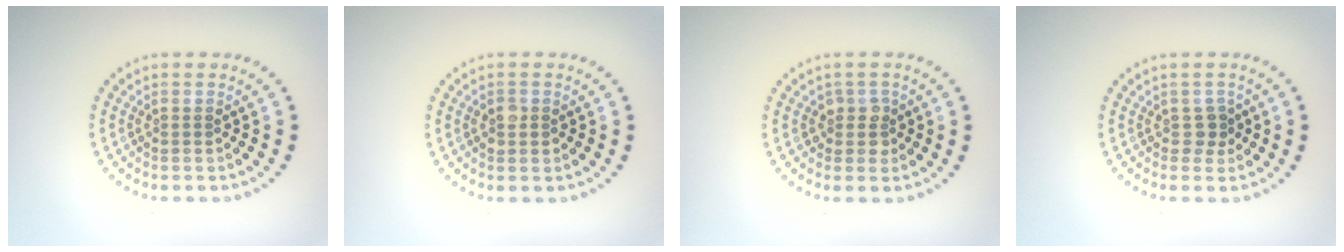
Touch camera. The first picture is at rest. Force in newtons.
{"total": 1.3, "press": 1.3, "slide": 0.2}
{"total": 1.6, "press": 1.5, "slide": 0.7}
{"total": 1.3, "press": 1.0, "slide": 0.8}